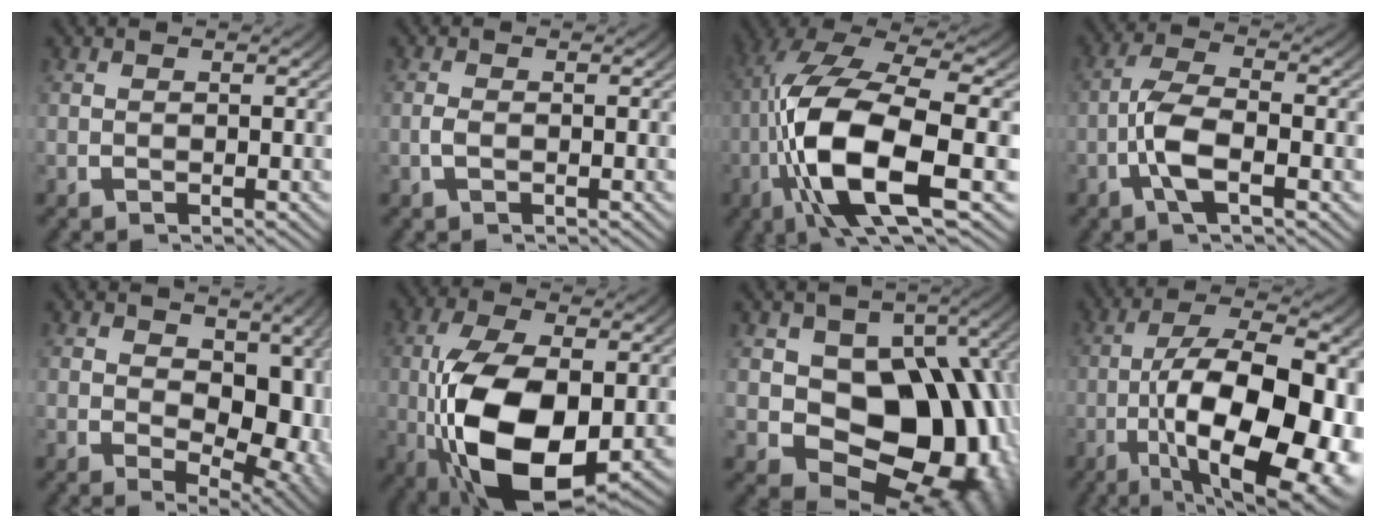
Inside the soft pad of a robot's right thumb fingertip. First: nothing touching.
{"total": 0.9, "force": [-0.6, 0.4, 0.5], "torque": [-0.019, -0.003, -0.011]}
{"total": 15.1, "force": [-3.1, 7.4, 12.8], "torque": [-0.295, -0.045, -0.027]}
{"total": 5.3, "force": [-2.1, 2.2, 4.3], "torque": [-0.112, -0.018, -0.034]}
{"total": 9.6, "force": [-0.4, 6.1, 7.4], "torque": [-0.130, -0.041, 0.016]}
{"total": 14.9, "force": [-3.5, 8.5, 11.7], "torque": [-0.254, -0.062, -0.030]}
{"total": 18.5, "force": [-3.4, 12.6, 13.2], "torque": [-0.231, -0.074, -0.028]}
{"total": 17.4, "force": [-4.6, 8.7, 14.4], "torque": [-0.269, -0.069, -0.038]}